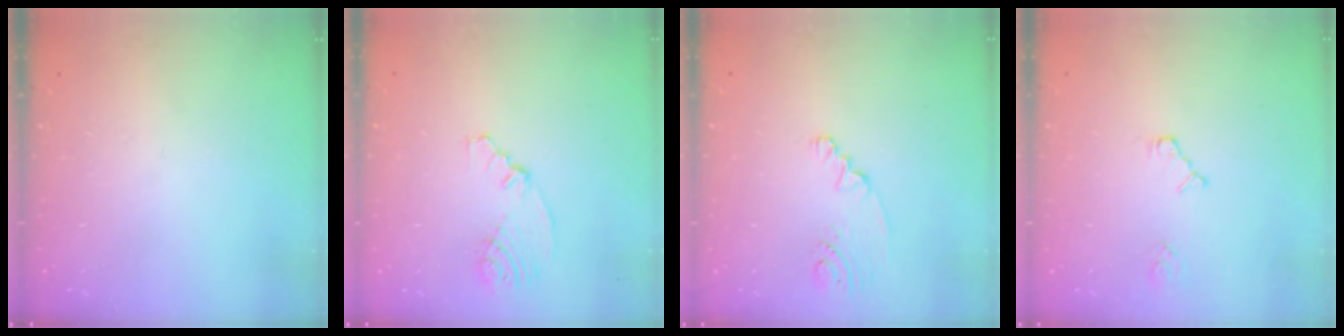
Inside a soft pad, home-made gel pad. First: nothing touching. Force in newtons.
{"total": 5.1, "press": 3.0, "slide": 4.1}
{"total": 2.6, "press": 2.6, "slide": 0.6}
{"total": 3.3, "press": 3.3, "slide": 0.3}